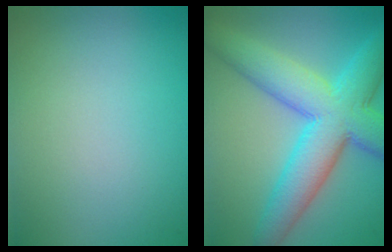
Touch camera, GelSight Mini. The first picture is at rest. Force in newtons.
{"total": 9.5, "press": 9.5, "slide": 0.1}